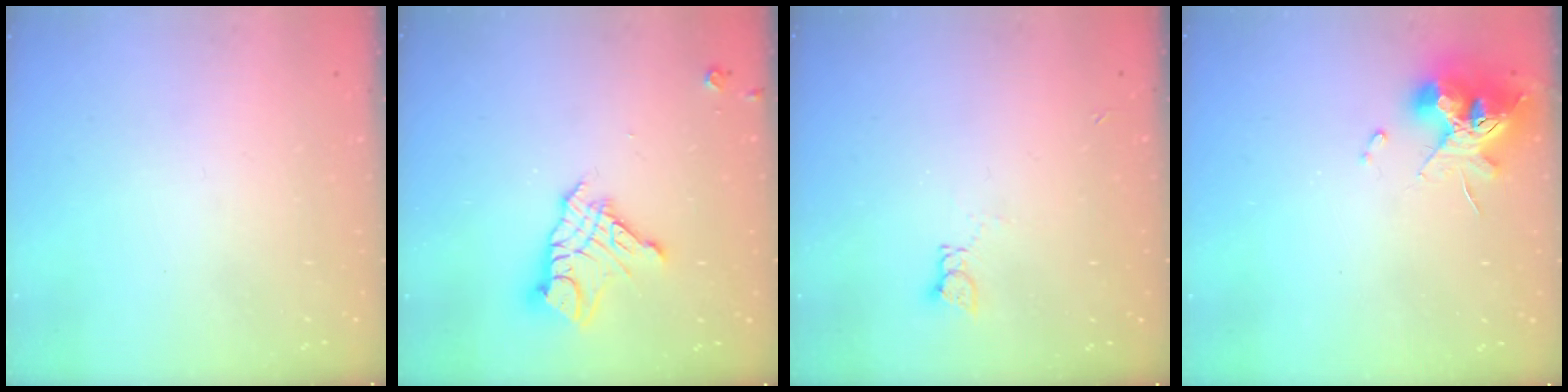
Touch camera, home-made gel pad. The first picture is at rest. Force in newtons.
{"total": 12.2, "press": 12.2, "slide": 1.2}
{"total": 1.8, "press": 1.7, "slide": 0.2}
{"total": 12.2, "press": 12.2, "slide": 0.9}